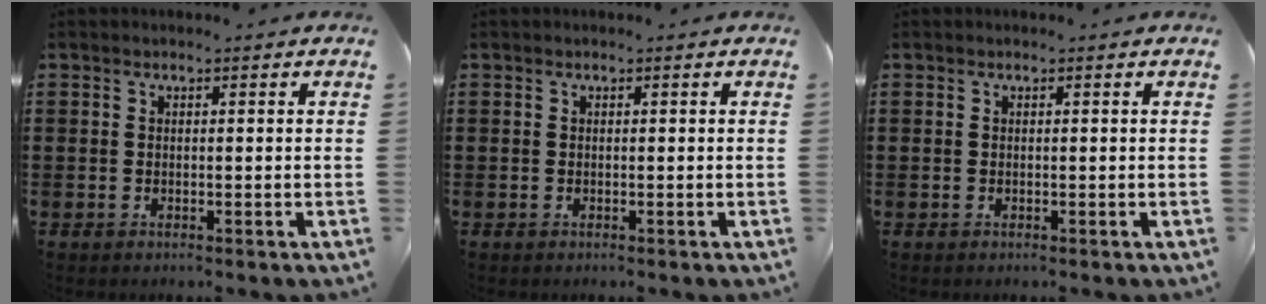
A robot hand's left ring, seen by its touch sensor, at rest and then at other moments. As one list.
[{"total": 0.0}, {"total": 0.0}]